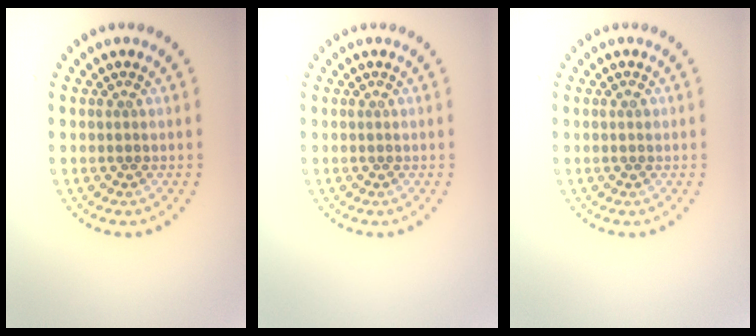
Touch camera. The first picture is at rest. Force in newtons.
{"total": 0.0}
{"total": 0.6, "press": 0.6, "slide": 0.2}